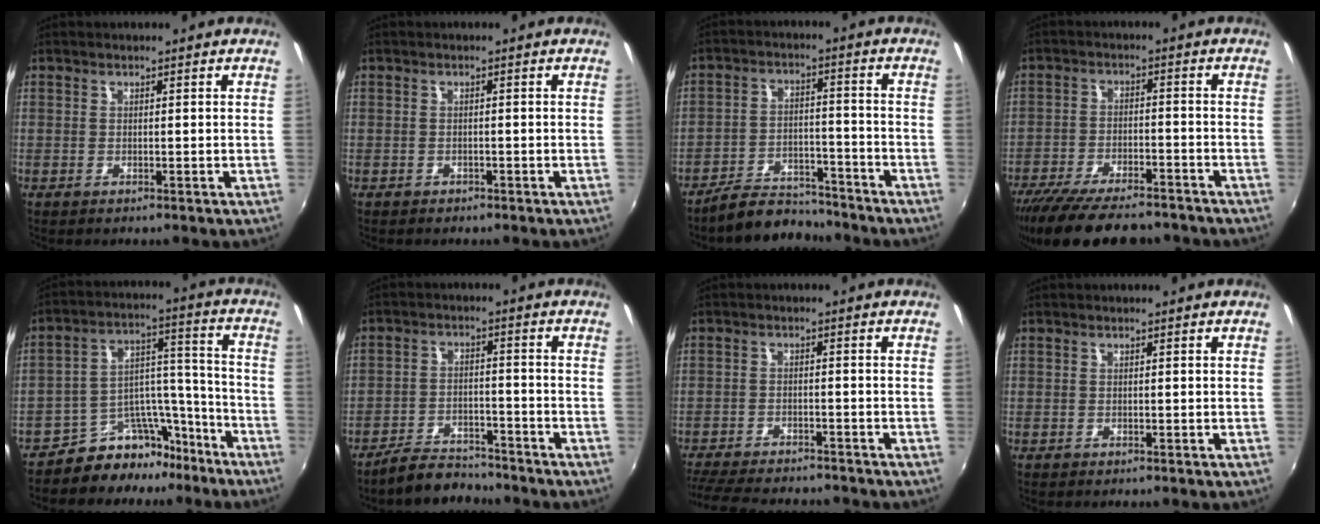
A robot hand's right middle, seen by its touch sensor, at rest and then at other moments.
{"total": 1.2, "force": [-1.0, 0.7, 0.2], "torque": [-0.008, 0.001, -0.012]}
{"total": 9.2, "force": [-8.6, 2.6, 2.0], "torque": [-0.058, 0.010, -0.131]}
{"total": 17.1, "force": [-14.1, 4.8, 8.4], "torque": [-0.169, -0.030, -0.217]}
{"total": 11.5, "force": [-9.5, 5.9, 2.9], "torque": [-0.037, 0.066, -0.140]}
{"total": 7.1, "force": [-6.6, 2.0, 1.5], "torque": [-0.050, 0.008, -0.103]}
{"total": 13.4, "force": [-11.9, 3.1, 5.4], "torque": [-0.129, -0.021, -0.185]}
{"total": 0.0}